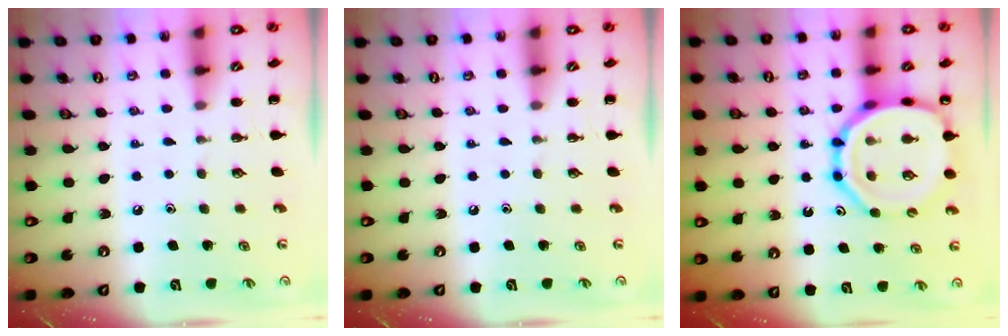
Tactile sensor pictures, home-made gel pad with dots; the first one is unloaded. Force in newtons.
{"total": 0.0}
{"total": 17.6, "press": 17.3, "slide": 3.1}